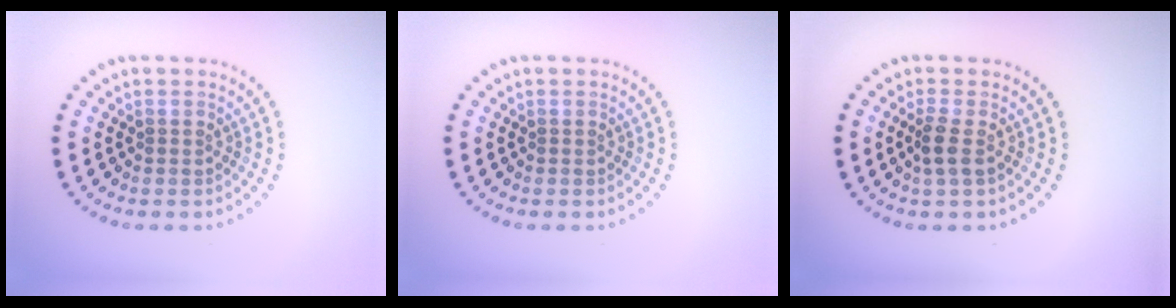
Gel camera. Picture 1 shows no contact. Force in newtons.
{"total": 0.0}
{"total": 1.8, "press": 1.6, "slide": 0.9}